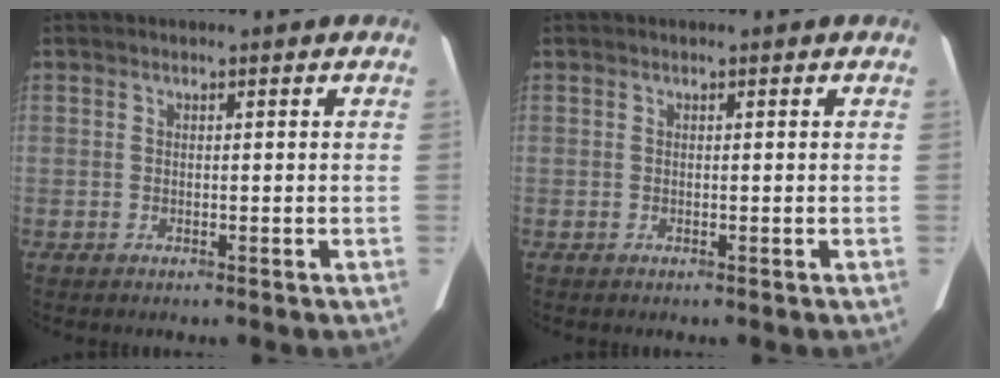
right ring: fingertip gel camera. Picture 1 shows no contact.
{"total": 0.0}